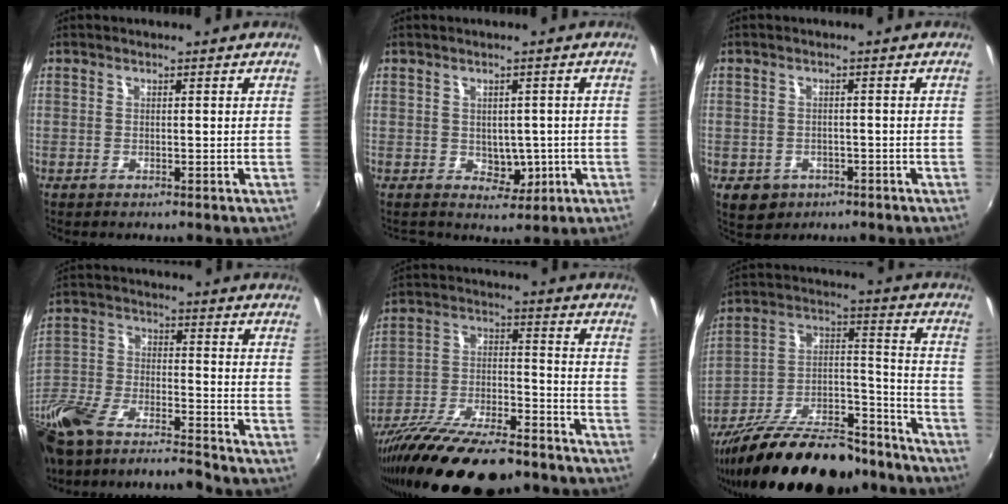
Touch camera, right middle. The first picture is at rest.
{"total": 3.4, "force": [-0.5, 3.0, 1.5], "torque": [-0.024, 0.004, 0.006]}
{"total": 5.5, "force": [-2.5, 4.4, 2.2], "torque": [-0.053, -0.010, -0.029]}
{"total": 17.0, "force": [-14.4, 3.5, 8.4], "torque": [-0.190, -0.034, -0.271]}
{"total": 20.3, "force": [-15.5, 5.7, 11.7], "torque": [-0.219, -0.035, -0.253]}
{"total": 25.1, "force": [-19.3, 8.6, 13.6], "torque": [-0.238, 0.002, -0.294]}